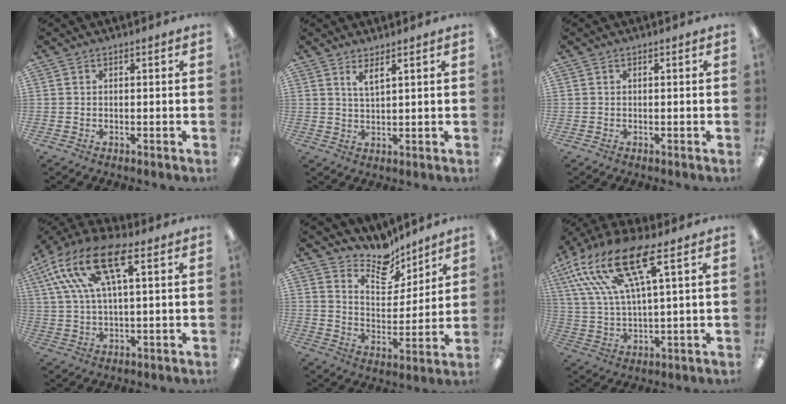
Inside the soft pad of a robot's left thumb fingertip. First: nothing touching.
{"total": 3.1, "force": [2.4, 0.4, 1.9], "torque": [-0.045, -0.006, 0.043]}
{"total": 0.0}
{"total": 17.1, "force": [8.4, 6.6, 13.3], "torque": [-0.277, -0.015, 0.144]}
{"total": 11.6, "force": [10.3, 4.3, 3.1], "torque": [-0.063, -0.075, 0.192]}
{"total": 18.2, "force": [10.2, 5.5, 14.0], "torque": [-0.295, -0.030, 0.172]}